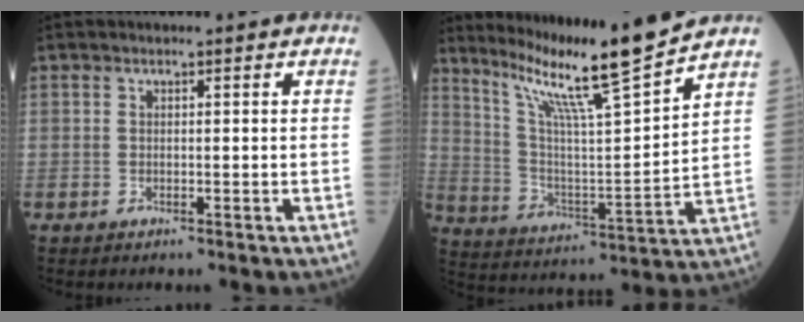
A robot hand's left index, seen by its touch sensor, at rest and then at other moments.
{"total": 15.6, "force": [12.9, -1.6, 8.7], "torque": [-0.157, -0.017, 0.223]}